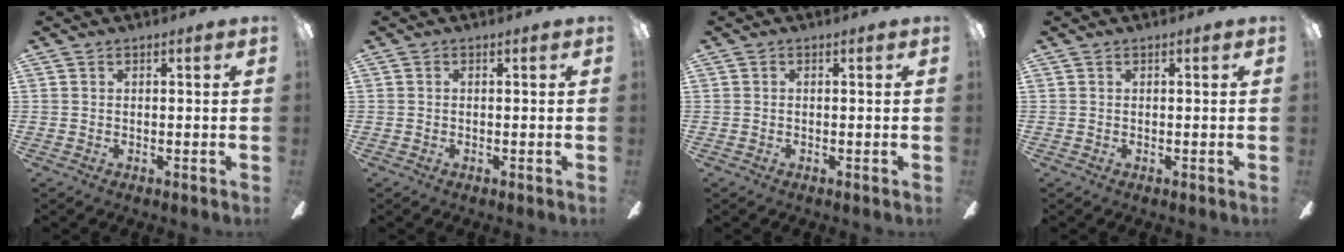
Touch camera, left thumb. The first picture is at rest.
{"total": 0.0}
{"total": 0.0}
{"total": 0.0}